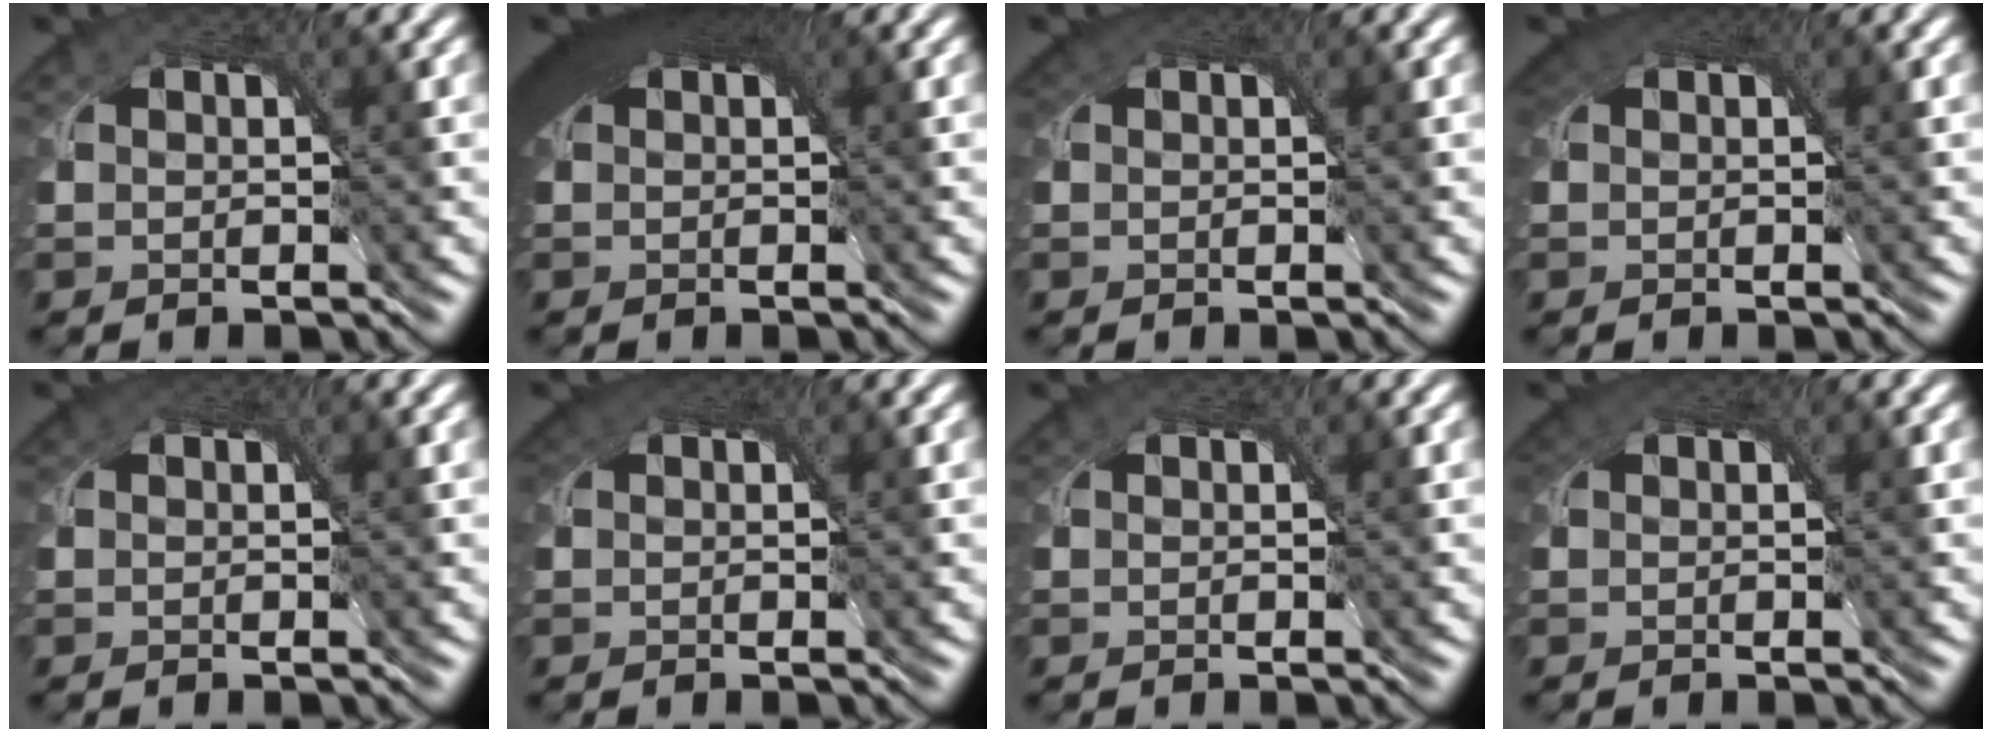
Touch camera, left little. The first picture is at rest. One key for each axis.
{"total": 7.1, "fx": 2.9, "fy": 3.4, "fz": 5.6, "tx": -0.086, "ty": 0.019, "tz": 0.031}
{"total": 2.9, "fx": 1.4, "fy": 1.9, "fz": 1.6, "tx": -0.032, "ty": 0.006, "tz": 0.015}
{"total": 3.5, "fx": 1.9, "fy": 2.0, "fz": 2.2, "tx": -0.041, "ty": 0.008, "tz": 0.021}
{"total": 1.1, "fx": 0.5, "fy": 0.8, "fz": 0.6, "tx": -0.012, "ty": 0.003, "tz": 0.005}
{"total": 3.2, "fx": 1.5, "fy": 2.0, "fz": 1.9, "tx": -0.039, "ty": 0.006, "tz": 0.017}
{"total": 0.6, "fx": 0.2, "fy": 0.4, "fz": 0.3, "tx": -0.009, "ty": 0.000, "tz": 0.003}
{"total": 2.6, "fx": 1.2, "fy": 1.8, "fz": 1.5, "tx": -0.037, "ty": 0.004, "tz": 0.012}